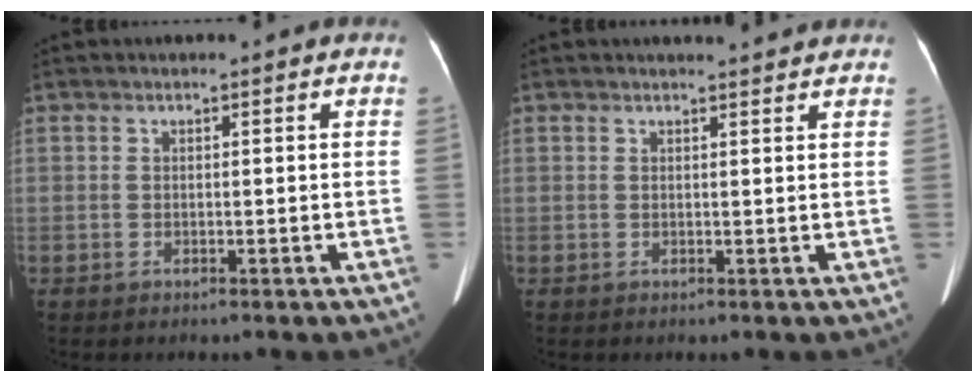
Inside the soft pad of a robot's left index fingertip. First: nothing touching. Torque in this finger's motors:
{"motor_torque": [0.00, -0.29, -0.04, 0.00]}